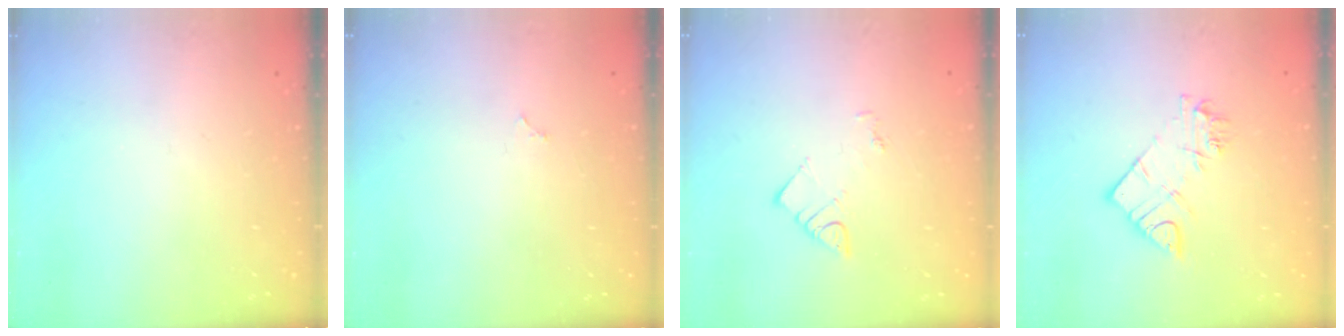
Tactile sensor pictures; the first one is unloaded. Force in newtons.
{"total": 1.8, "press": 1.8, "slide": 0.3}
{"total": 3.5, "press": 3.5, "slide": 0.4}
{"total": 10.0, "press": 9.9, "slide": 0.9}